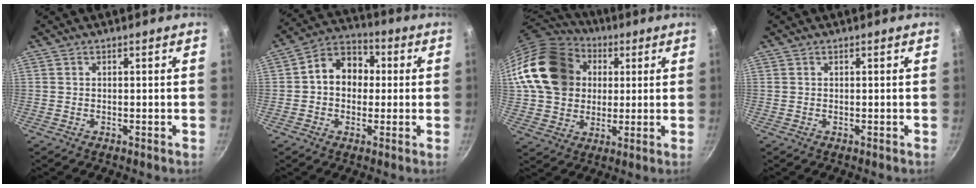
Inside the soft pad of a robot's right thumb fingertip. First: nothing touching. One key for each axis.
{"total": 10.6, "fx": 0.8, "fy": 8.3, "fz": 6.5, "tx": -0.062, "ty": 0.028, "tz": -0.007}
{"total": 20.7, "fx": 4.3, "fy": 16.8, "fz": 11.3, "tx": -0.185, "ty": 0.026, "tz": 0.079}
{"total": 0.0}